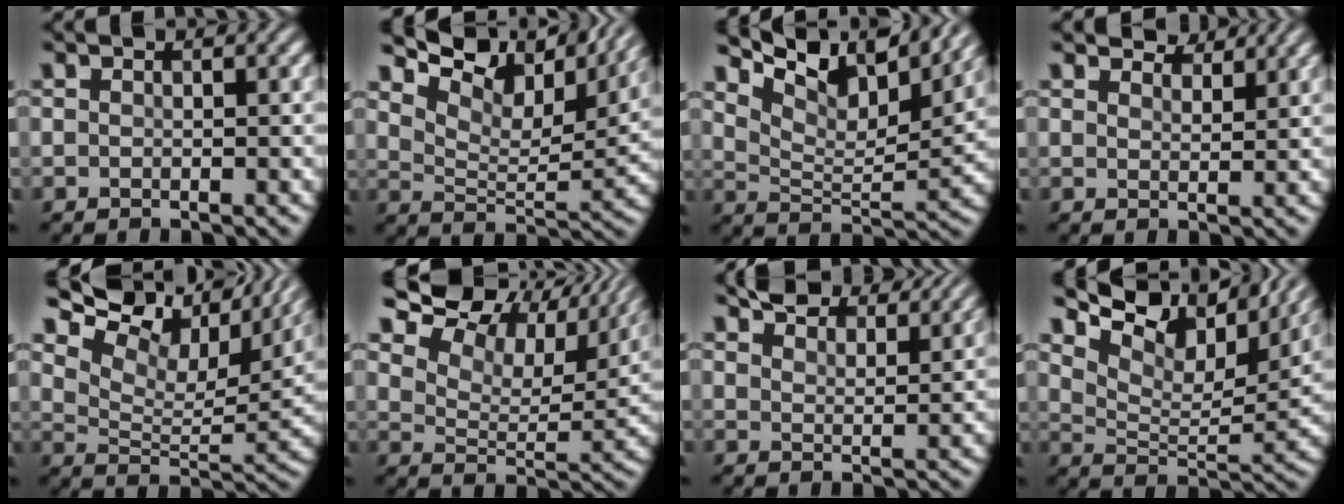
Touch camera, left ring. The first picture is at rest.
{"total": 11.7, "force": [9.3, 3.7, 6.1], "torque": [-0.122, 0.010, 0.151]}
{"total": 9.9, "force": [7.1, 3.4, 6.0], "torque": [-0.107, 0.009, 0.122]}
{"total": 3.4, "force": [3.3, 0.4, 0.7], "torque": [-0.019, 0.002, 0.043]}
{"total": 14.1, "force": [10.2, 5.7, 7.9], "torque": [-0.159, 0.042, 0.156]}
{"total": 12.8, "force": [9.4, 5.5, 6.6], "torque": [-0.133, 0.021, 0.138]}
{"total": 6.4, "force": [5.8, 1.4, 2.2], "torque": [-0.042, 0.011, 0.081]}
{"total": 12.4, "force": [9.2, 4.5, 7.0], "torque": [-0.142, 0.019, 0.159]}